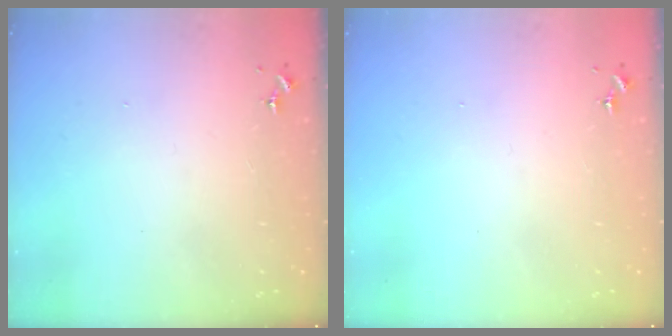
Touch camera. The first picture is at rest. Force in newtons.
{"total": 0.0}